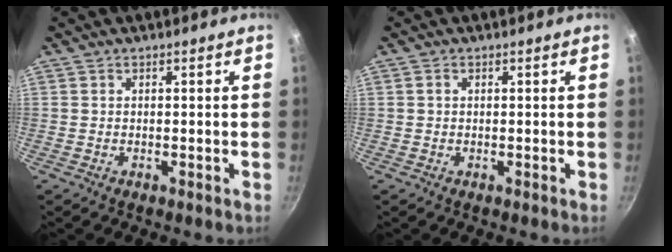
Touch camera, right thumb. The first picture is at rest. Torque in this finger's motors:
{"motor_torque": [-0.49, 0.23, -0.26, 0.10, 0.04]}